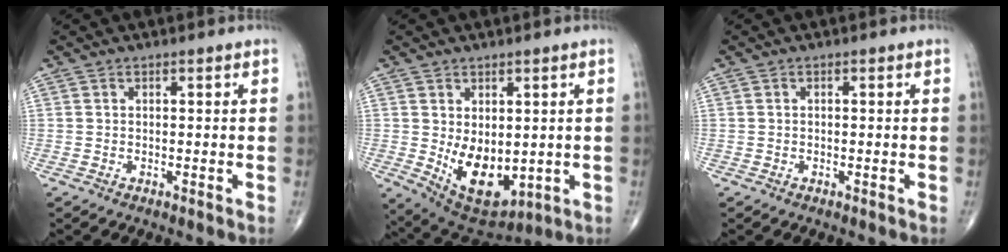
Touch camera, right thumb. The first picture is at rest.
{"total": 11.9, "force": [-0.8, 7.3, 9.3], "torque": [-0.125, -0.016, 0.019]}
{"total": 0.0}